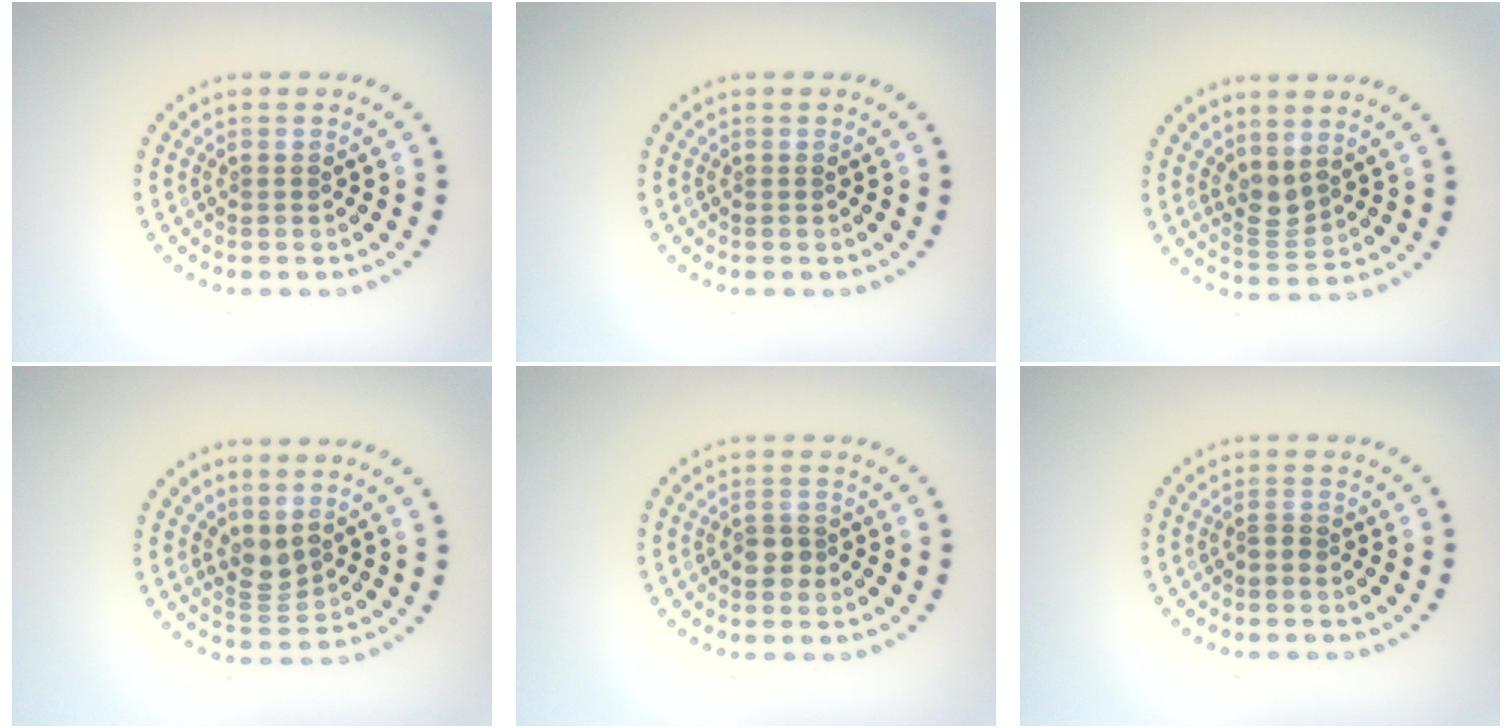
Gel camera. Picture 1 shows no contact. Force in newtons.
{"total": 0.0}
{"total": 2.0, "press": 1.6, "slide": 1.2}
{"total": 2.0, "press": 1.6, "slide": 1.2}
{"total": 1.9, "press": 1.7, "slide": 0.9}
{"total": 0.8, "press": 0.5, "slide": 0.6}